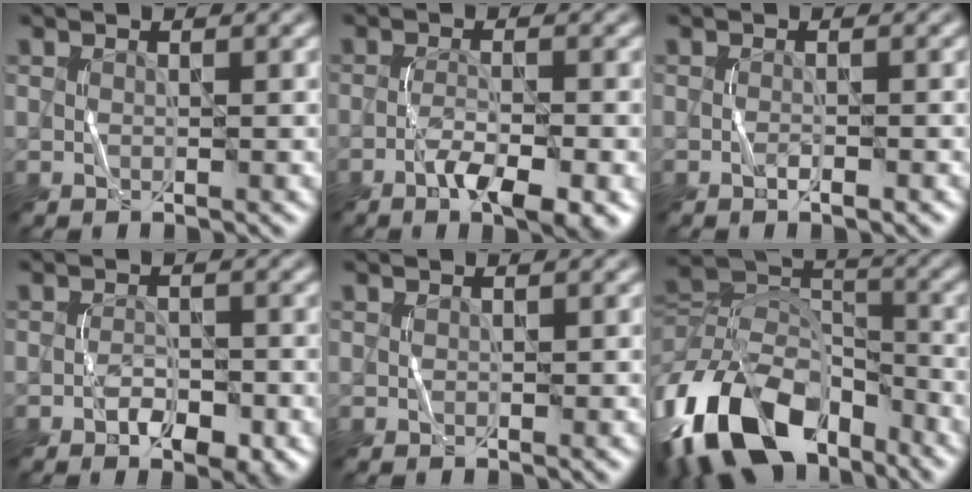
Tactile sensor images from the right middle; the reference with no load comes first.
{"total": 4.6, "force": [-2.3, 0.9, 3.9], "torque": [-0.070, 0.001, -0.038]}
{"total": 1.1, "force": [-0.6, 0.3, 0.9], "torque": [-0.009, 0.002, -0.012]}
{"total": 2.9, "force": [-1.5, 1.4, 2.2], "torque": [-0.037, 0.001, -0.021]}
{"total": 0.0}
{"total": 14.3, "force": [-8.3, 8.4, 8.1], "torque": [-0.179, 0.007, -0.164]}